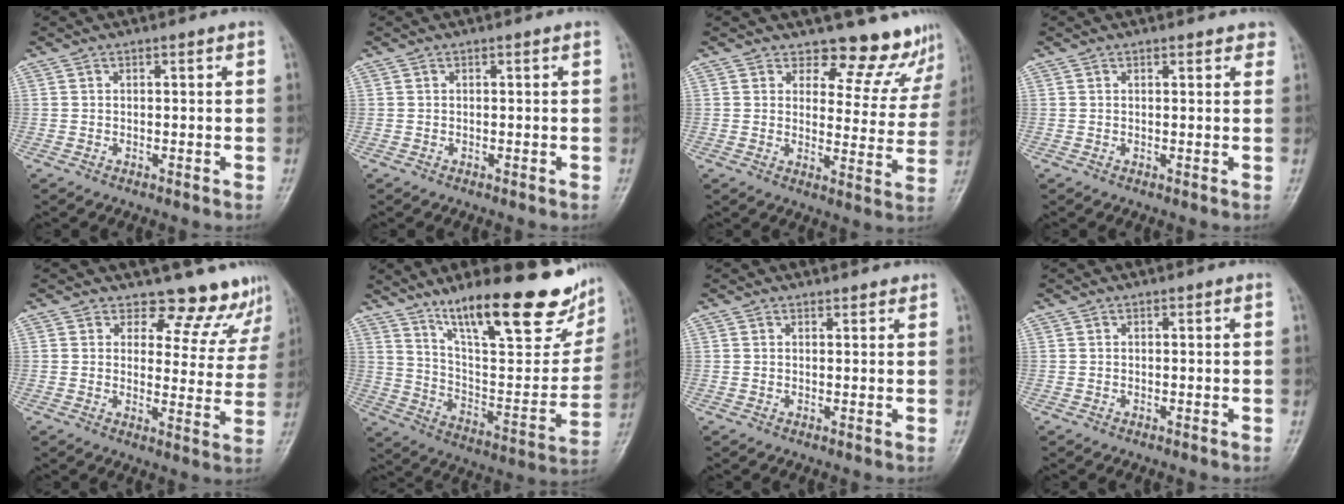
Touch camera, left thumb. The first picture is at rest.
{"total": 0.0}
{"total": 11.2, "force": [10.4, 4.2, 0.8], "torque": [0.038, -0.096, 0.108]}
{"total": 2.1, "force": [1.6, 0.9, 1.0], "torque": [0.006, -0.001, 0.014]}
{"total": 11.0, "force": [10.1, 4.3, 0.5], "torque": [0.045, -0.081, 0.099]}
{"total": 27.8, "force": [17.7, 7.7, 20.1], "torque": [-0.258, -0.064, 0.284]}
{"total": 1.4, "force": [1.2, 0.5, 0.3], "torque": [0.004, -0.005, 0.014]}
{"total": 0.0}